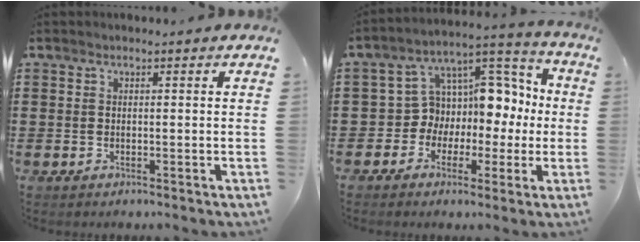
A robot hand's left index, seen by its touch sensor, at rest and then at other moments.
{"total": 8.5, "force": [0.6, 7.9, 3.2], "torque": [-0.080, -0.030, 0.012]}